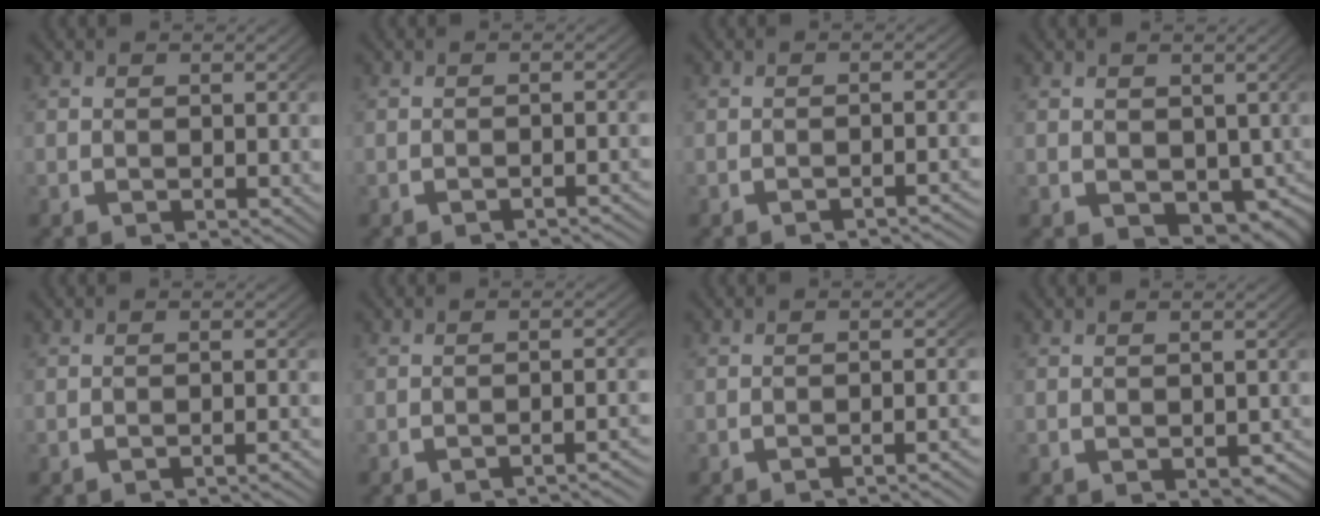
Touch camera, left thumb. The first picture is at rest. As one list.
[{"total": 1.2, "force": [-1.1, -0.1, 0.6], "torque": [-0.012, 0.004, -0.018]}, {"total": 1.7, "force": [-1.5, -0.1, 0.8], "torque": [-0.018, 0.004, -0.023]}, {"total": 4.1, "force": [-0.5, 3.1, 2.5], "torque": [-0.041, -0.025, 0.014]}, {"total": 1.2, "force": [-1.0, -0.1, 0.7], "torque": [-0.015, 0.002, -0.016]}, {"total": 2.5, "force": [-2.0, 0.0, 1.6], "torque": [-0.025, 0.005, -0.030]}, {"total": 2.1, "force": [-1.6, -0.1, 1.3], "torque": [-0.021, 0.007, -0.027]}, {"total": 1.4, "force": [-0.5, 0.9, 0.9], "torque": [-0.011, -0.010, -0.001]}]